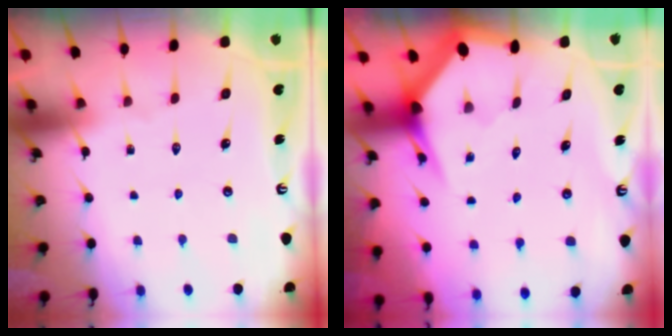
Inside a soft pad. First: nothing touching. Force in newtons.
{"total": 4.4, "press": 4.3, "slide": 0.5}